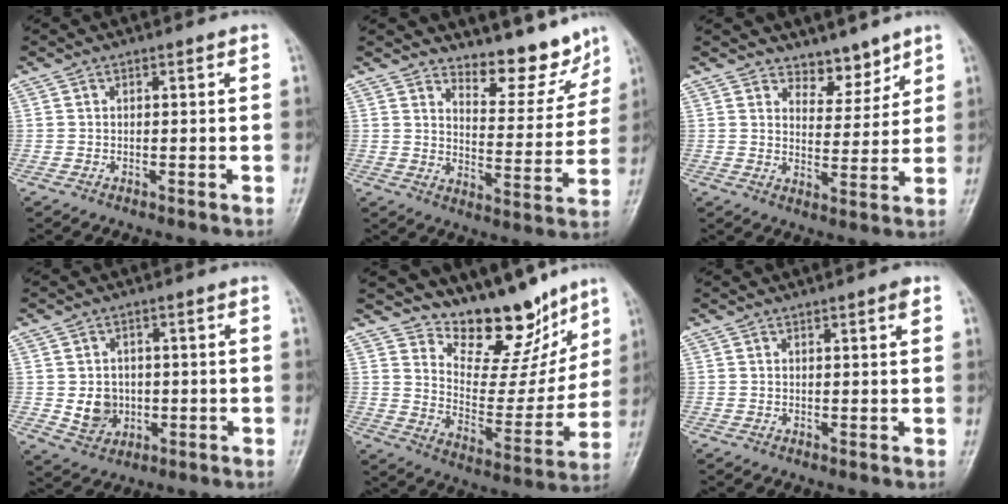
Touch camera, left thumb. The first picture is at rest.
{"total": 10.3, "force": [9.3, 3.2, 3.0], "torque": [-0.013, -0.082, 0.137]}
{"total": 5.6, "force": [4.7, 2.8, 1.4], "torque": [0.013, -0.038, 0.078]}
{"total": 5.8, "force": [-0.3, 5.0, 2.9], "torque": [-0.024, 0.000, 0.005]}
{"total": 16.3, "force": [13.4, 7.0, 6.2], "torque": [-0.037, -0.097, 0.211]}
{"total": 1.6, "force": [0.9, 0.3, 1.3], "torque": [-0.017, -0.003, 0.011]}